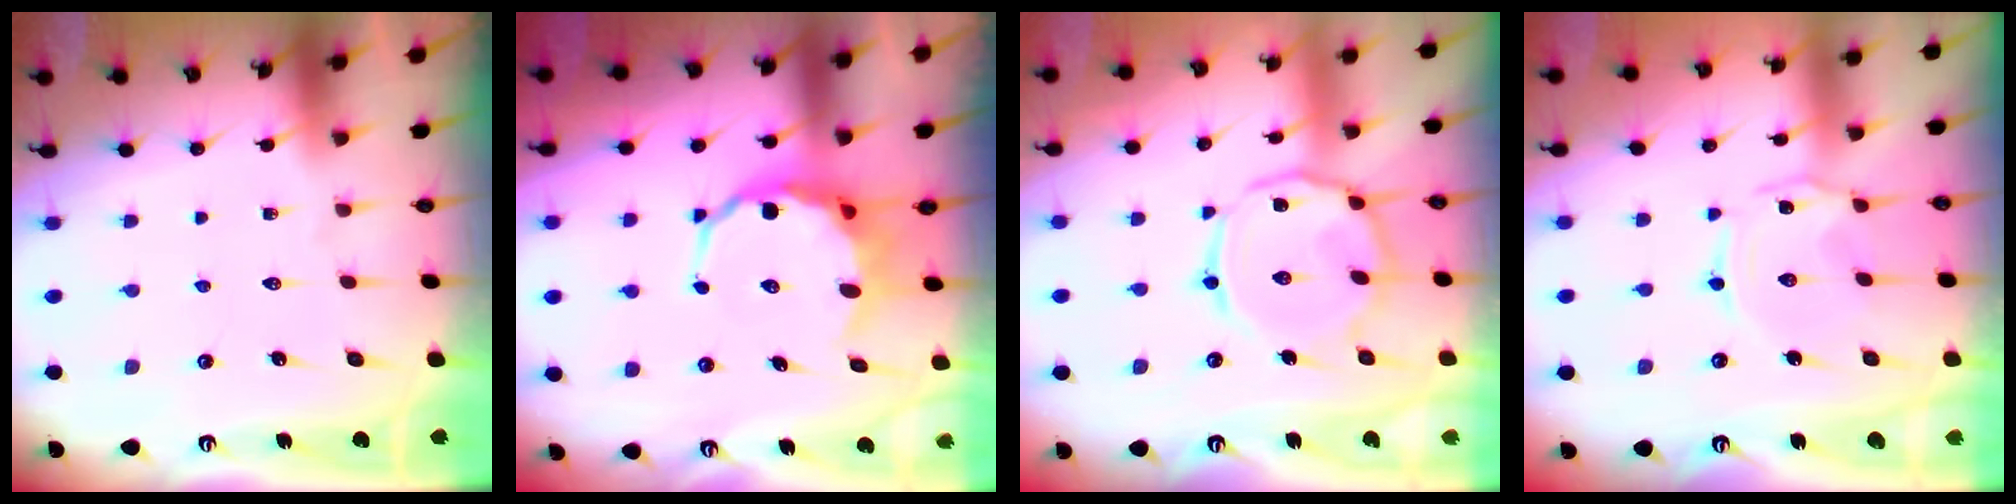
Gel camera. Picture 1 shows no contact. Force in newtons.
{"total": 8.3, "press": 8.0, "slide": 2.1}
{"total": 12.4, "press": 12.4, "slide": 0.8}
{"total": 1.3, "press": 1.3, "slide": 0.3}